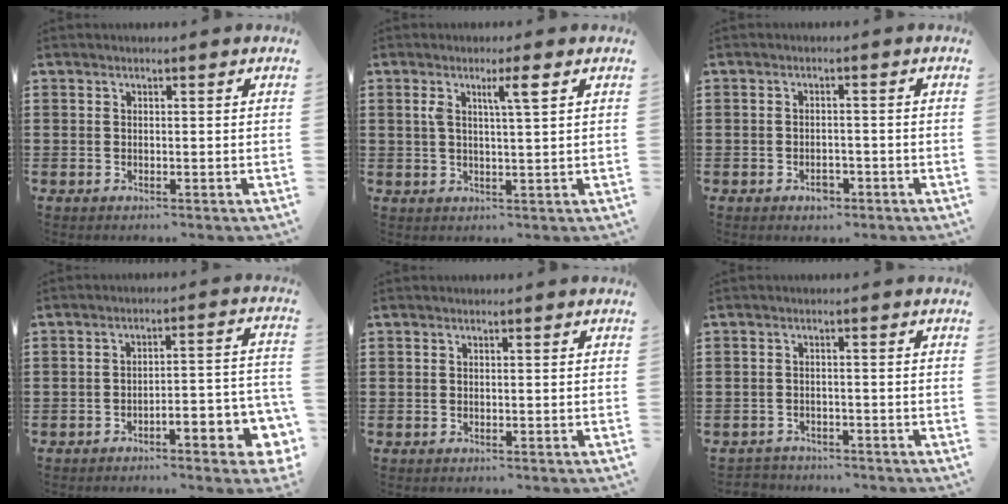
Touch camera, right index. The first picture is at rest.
{"total": 4.2, "force": [1.6, 0.4, 3.9], "torque": [-0.072, -0.001, 0.022]}
{"total": 2.2, "force": [-1.4, 1.2, 1.2], "torque": [-0.024, 0.001, -0.029]}
{"total": 5.0, "force": [-3.7, 0.8, 3.2], "torque": [-0.054, -0.007, -0.071]}
{"total": 0.0}
{"total": 1.8, "force": [-1.8, 0.4, -0.3], "torque": [-0.001, 0.003, -0.042]}